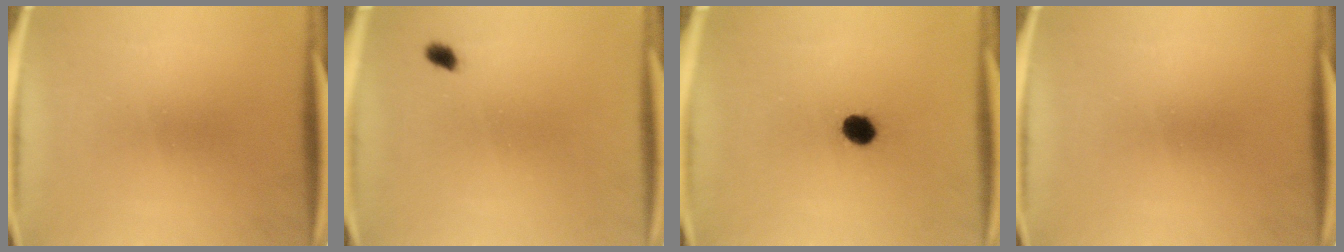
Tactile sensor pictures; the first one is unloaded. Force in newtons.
{"total": 1.4}
{"total": 4.2}
{"total": 0.0}